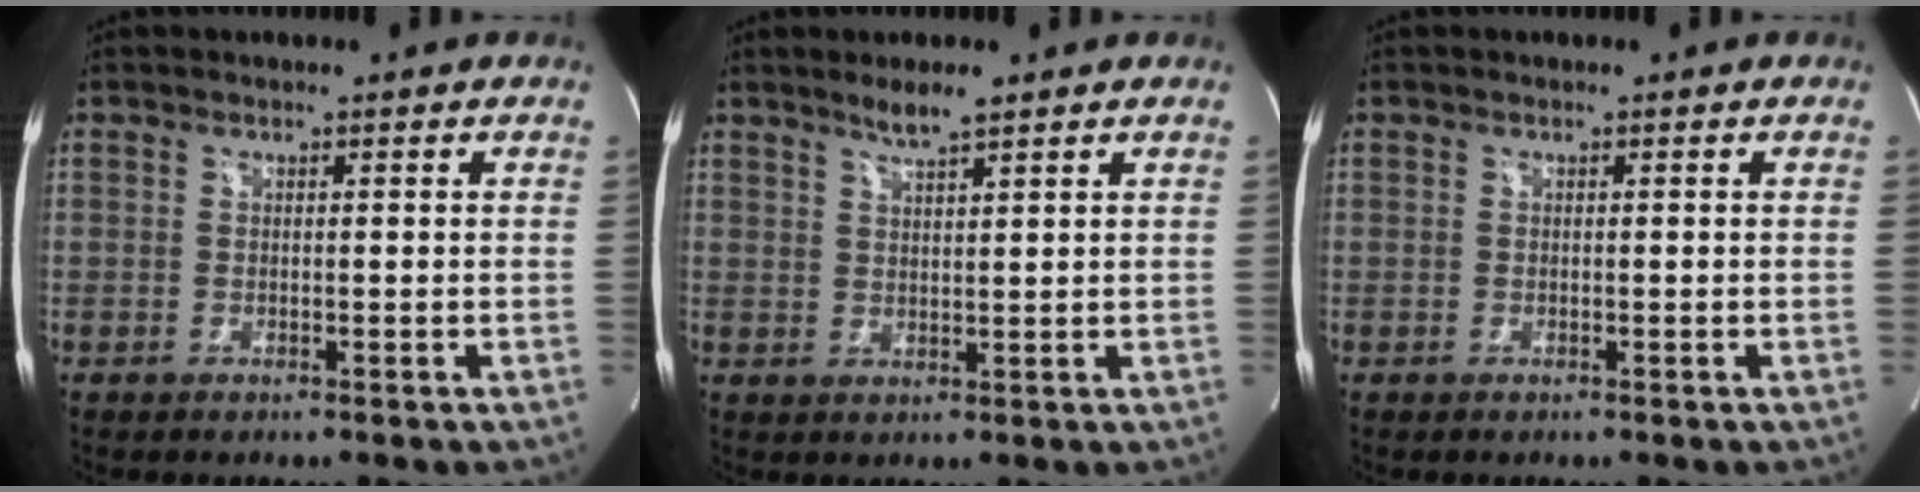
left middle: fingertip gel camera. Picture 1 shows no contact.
{"total": 3.3, "force": [2.6, 0.1, 2.0], "torque": [-0.044, 0.000, 0.050]}
{"total": 0.0}